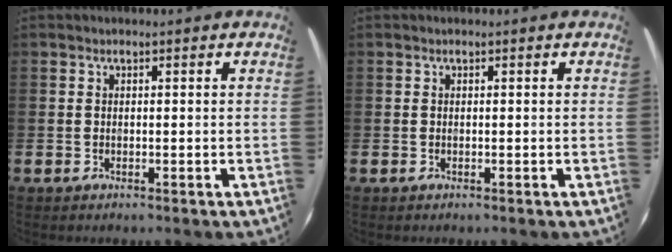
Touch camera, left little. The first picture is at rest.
{"total": 0.0}